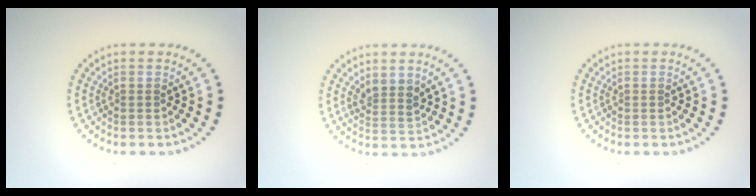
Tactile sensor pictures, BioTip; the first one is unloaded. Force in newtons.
{"total": 1.9, "press": 1.6, "slide": 1.1}
{"total": 0.0}